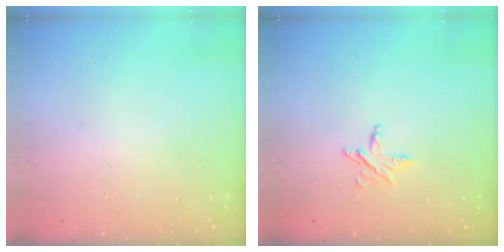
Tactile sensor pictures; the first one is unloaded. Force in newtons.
{"total": 3.4, "press": 3.3, "slide": 0.3}